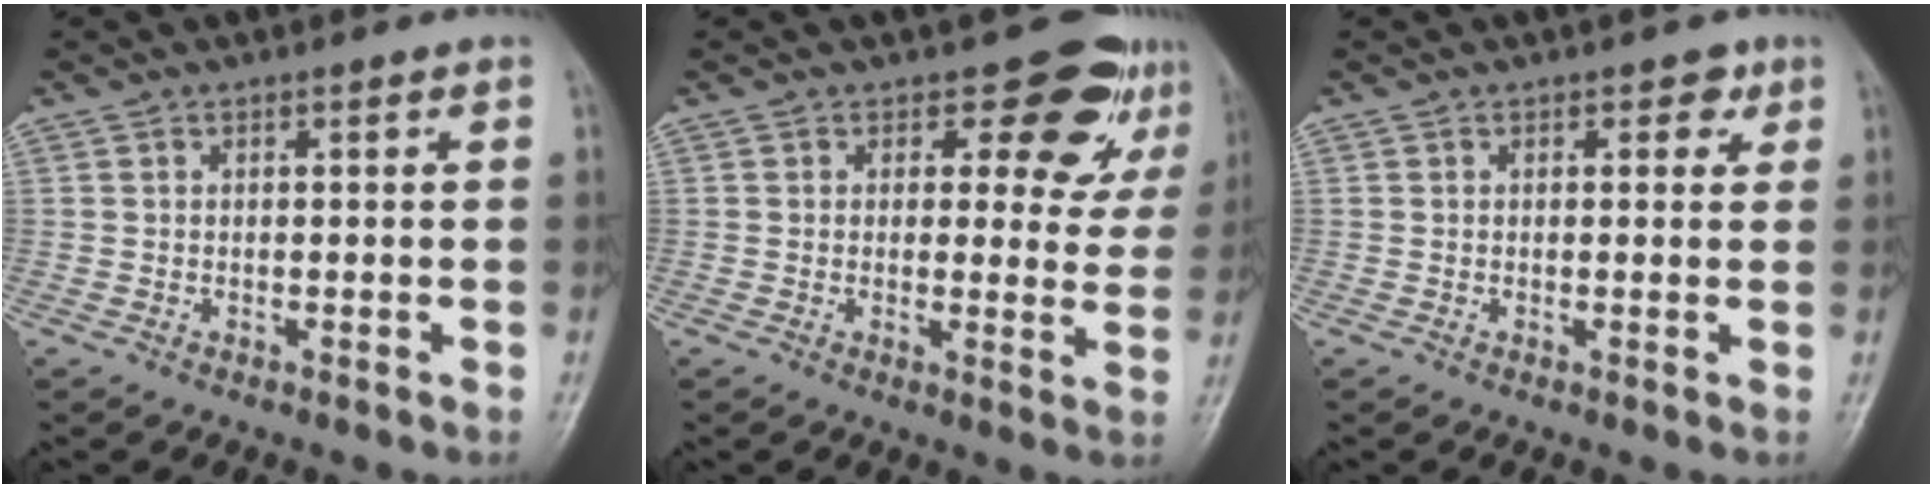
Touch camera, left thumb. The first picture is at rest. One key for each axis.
{"total": 8.7, "fx": 6.1, "fy": 5.1, "fz": 3.5, "tx": -0.003, "ty": -0.036, "tz": 0.057}
{"total": 2.4, "fx": 1.2, "fy": 1.6, "fz": 1.4, "tx": 0.004, "ty": -0.001, "tz": 0.009}